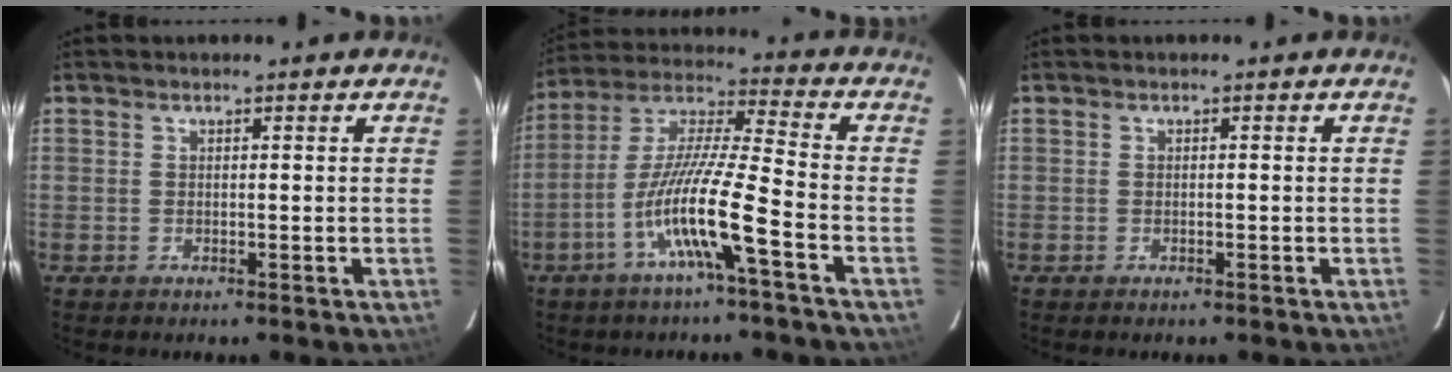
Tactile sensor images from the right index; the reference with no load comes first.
{"total": 13.9, "force": [-5.9, 0.1, 12.6], "torque": [-0.255, 0.003, -0.116]}
{"total": 0.9, "force": [-0.5, 0.4, 0.7], "torque": [-0.018, -0.001, -0.005]}